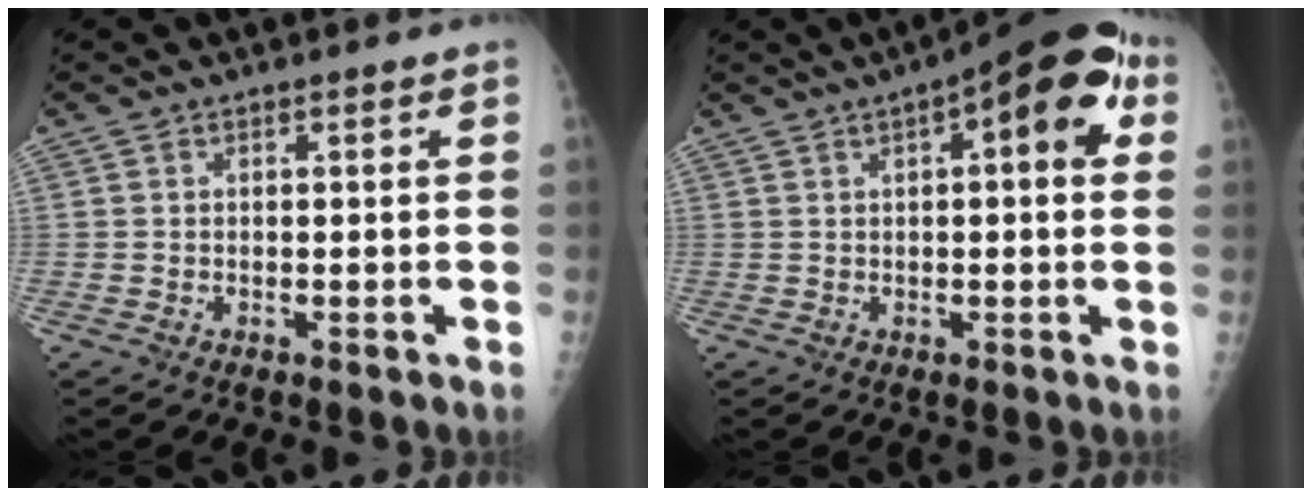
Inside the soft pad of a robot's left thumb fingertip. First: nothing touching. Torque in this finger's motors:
{"motor_torque": [0.02, 0.73, 0.10, -0.10, 0.08]}